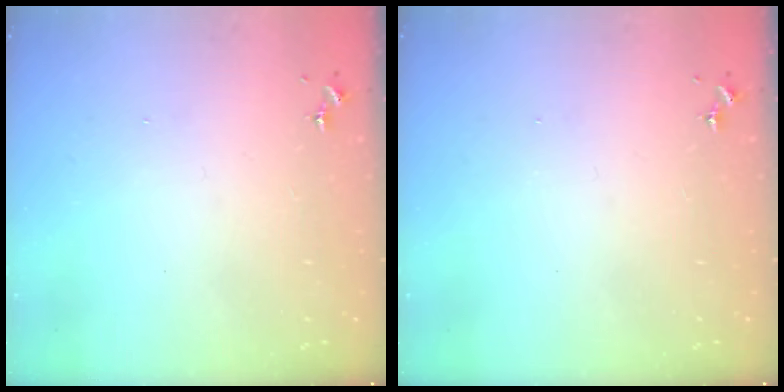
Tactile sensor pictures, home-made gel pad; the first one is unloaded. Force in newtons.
{"total": 0.0}